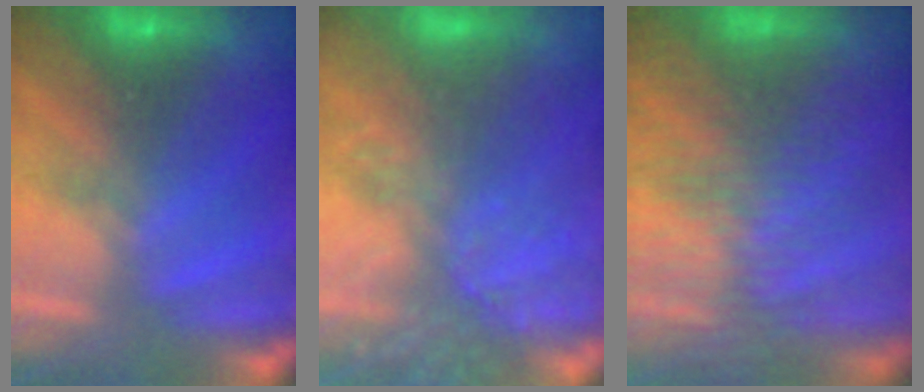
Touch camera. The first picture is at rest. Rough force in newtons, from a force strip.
{"total": 7.8}
{"total": 7.3}